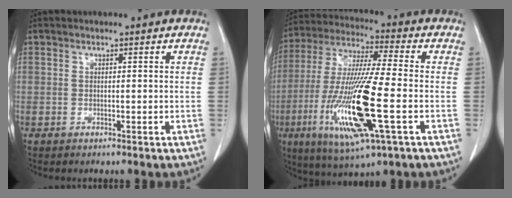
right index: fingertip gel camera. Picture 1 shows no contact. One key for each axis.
{"total": 18.9, "fx": -5.1, "fy": 1.5, "fz": 18.2, "tx": -0.381, "ty": -0.026, "tz": -0.091}